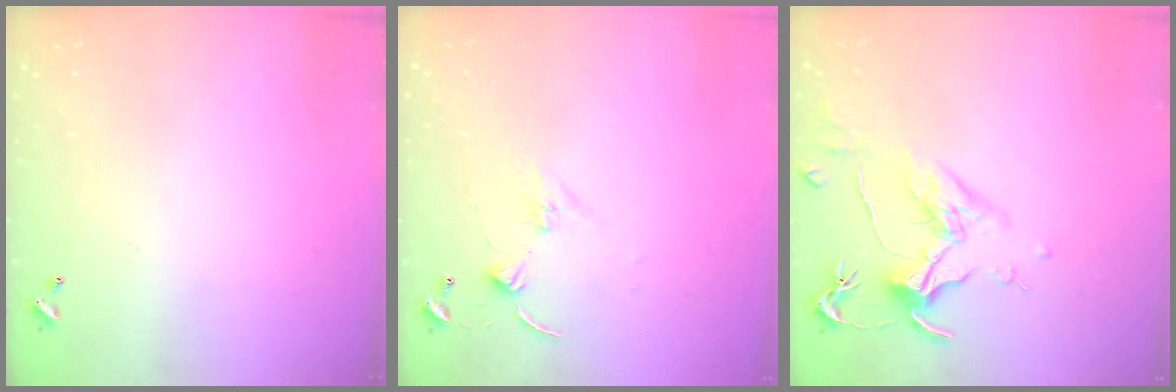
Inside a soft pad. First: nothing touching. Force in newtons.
{"total": 0.6, "press": 0.5, "slide": 0.3}
{"total": 1.7, "press": 1.4, "slide": 0.9}